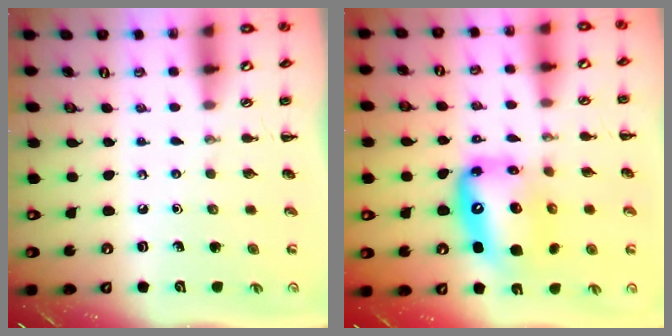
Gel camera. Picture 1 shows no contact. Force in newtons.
{"total": 14.5, "press": 13.9, "slide": 4.0}